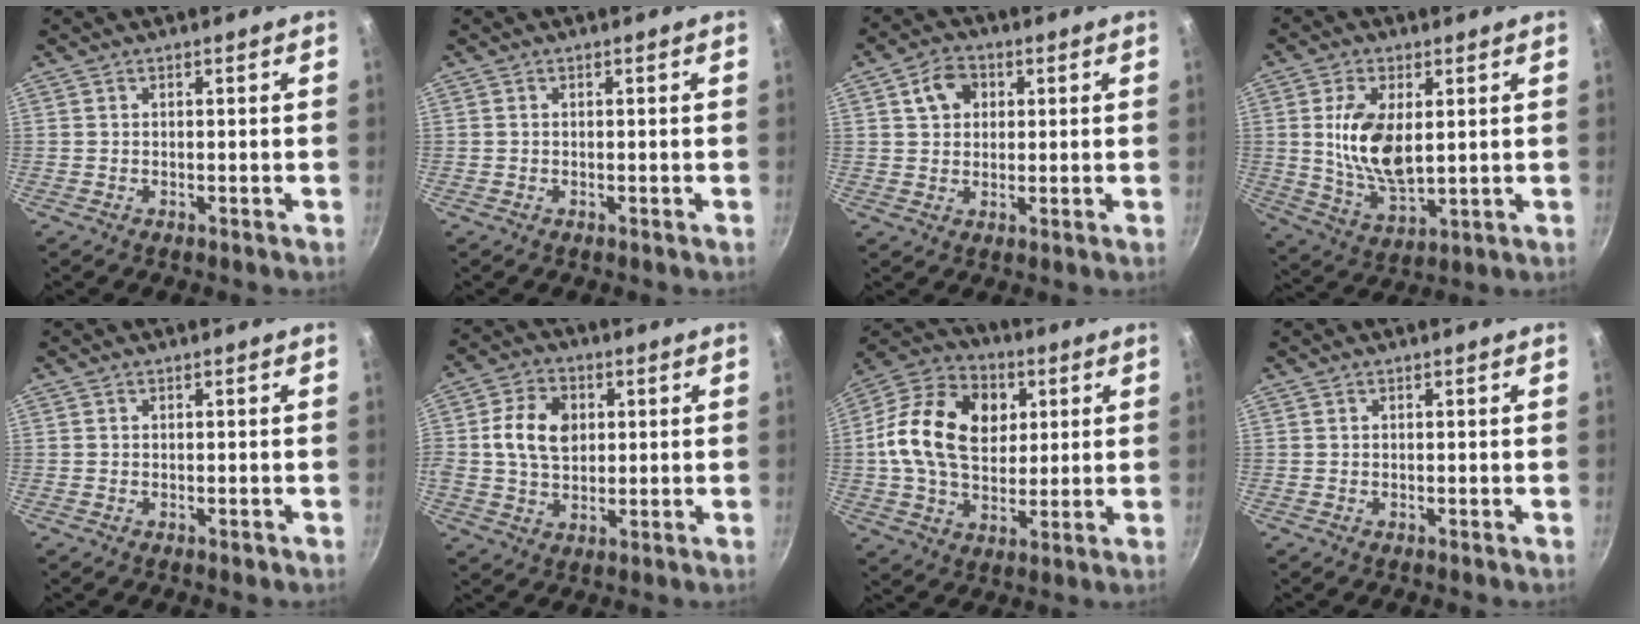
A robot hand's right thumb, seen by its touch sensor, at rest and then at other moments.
{"total": 0.0}
{"total": 6.0, "force": [1.9, 4.8, 3.1], "torque": [-0.032, 0.008, 0.026]}
{"total": 12.2, "force": [2.1, 6.4, 10.2], "torque": [-0.188, -0.016, 0.047]}
{"total": 0.6, "force": [-0.4, 0.3, 0.3], "torque": [-0.003, 0.000, -0.006]}
{"total": 10.1, "force": [1.7, 7.4, 6.7], "torque": [-0.104, 0.006, 0.022]}
{"total": 19.5, "force": [3.5, 14.0, 13.0], "torque": [-0.202, 0.013, 0.048]}
{"total": 0.0}